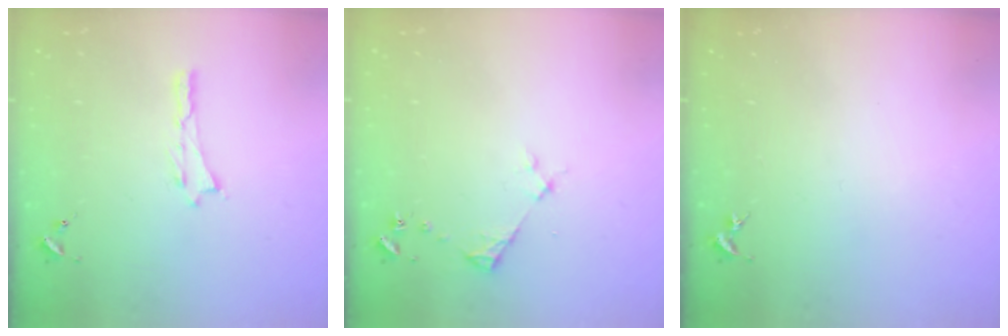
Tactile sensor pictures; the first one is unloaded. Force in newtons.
{"total": 3.2, "press": 3.2, "slide": 0.4}
{"total": 0.0}